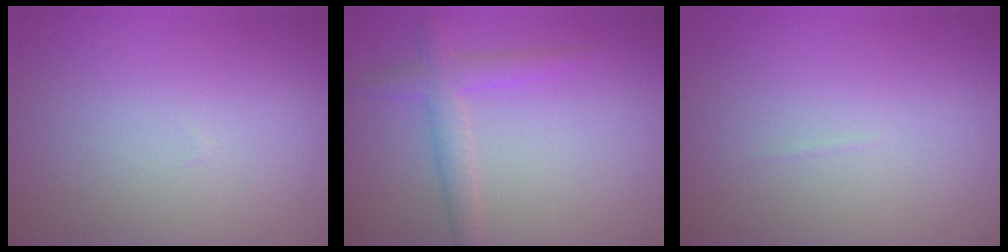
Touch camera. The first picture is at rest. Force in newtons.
{"total": 2.8, "press": 2.8, "slide": 0.1}
{"total": 0.0}